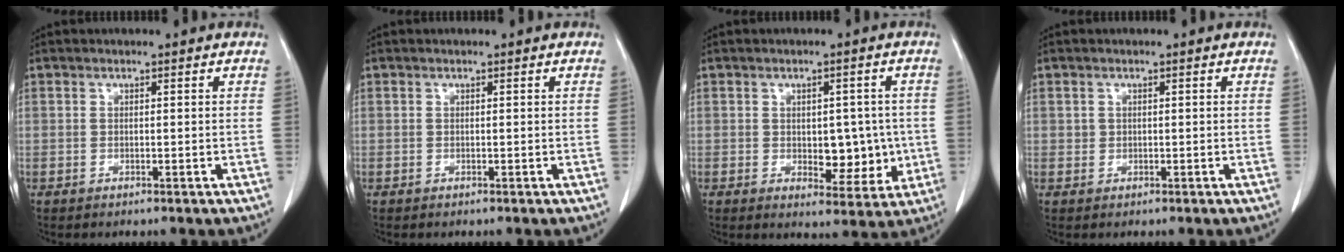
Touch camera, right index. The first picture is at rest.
{"total": 0.0}
{"total": 7.0, "force": [-0.6, 3.9, 5.8], "torque": [-0.063, 0.002, 0.003]}
{"total": 0.8, "force": [0.1, 0.8, 0.2], "torque": [0.001, 0.003, 0.002]}